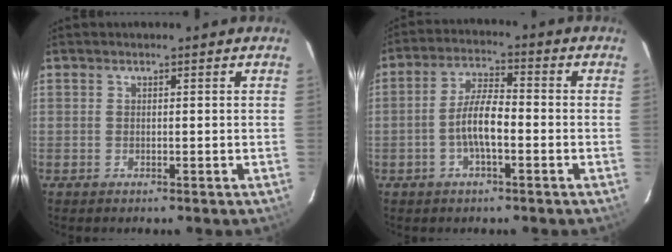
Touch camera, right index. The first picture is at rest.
{"total": 6.7, "force": [-2.1, 1.9, 6.1], "torque": [-0.122, 0.009, -0.038]}